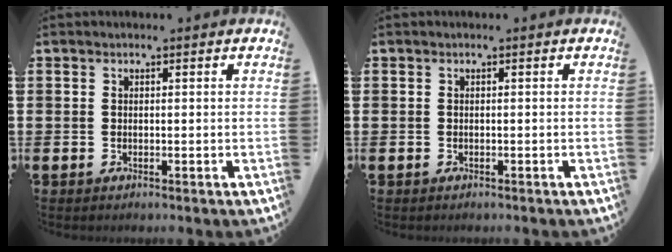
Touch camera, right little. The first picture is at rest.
{"total": 0.0}